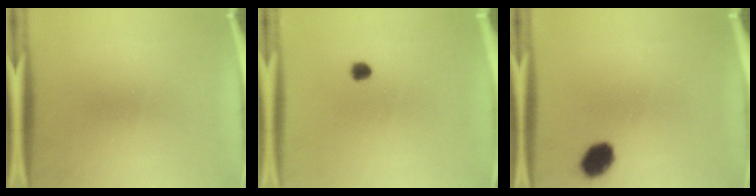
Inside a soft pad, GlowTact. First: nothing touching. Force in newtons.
{"total": 2.3}
{"total": 6.1}